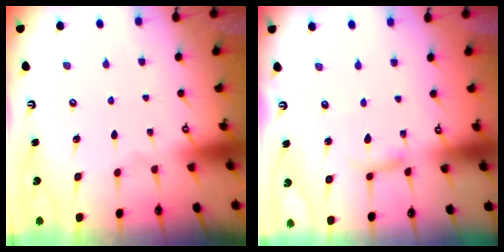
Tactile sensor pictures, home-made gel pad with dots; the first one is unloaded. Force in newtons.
{"total": 4.2, "press": 4.2, "slide": 0.3}